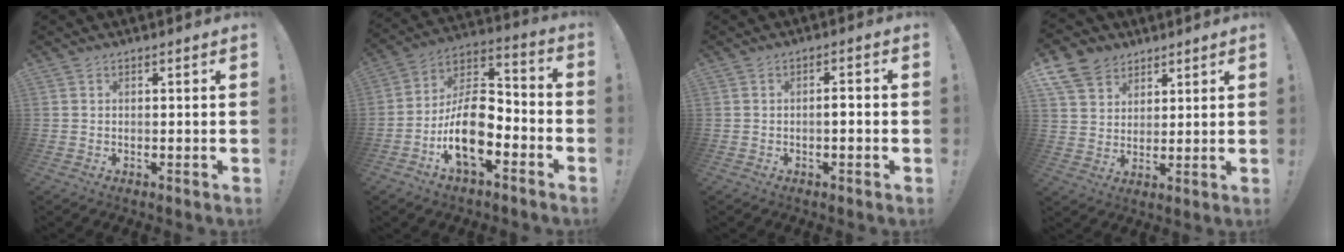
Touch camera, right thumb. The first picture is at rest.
{"total": 15.9, "force": [-6.4, 8.6, 11.7], "torque": [-0.208, 0.030, -0.106]}
{"total": 2.7, "force": [-1.0, 0.5, 2.5], "torque": [-0.041, 0.006, -0.021]}
{"total": 9.7, "force": [6.1, 7.0, 2.8], "torque": [-0.058, -0.033, 0.124]}